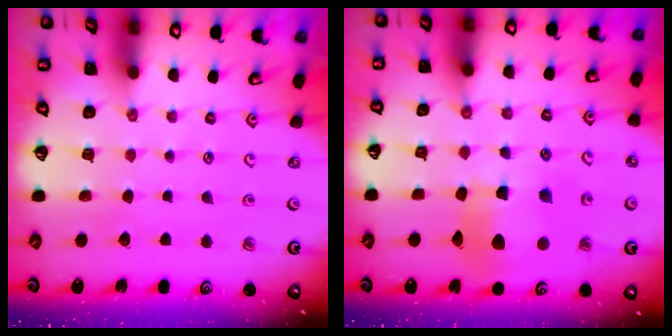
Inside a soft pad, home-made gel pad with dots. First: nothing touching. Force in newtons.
{"total": 13.5, "press": 13.4, "slide": 1.8}